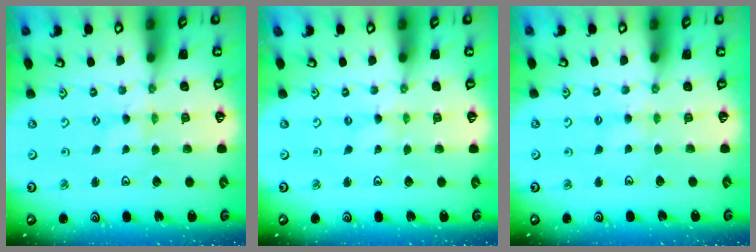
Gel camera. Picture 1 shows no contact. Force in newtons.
{"total": 0.0}
{"total": 3.5, "press": 3.4, "slide": 0.6}